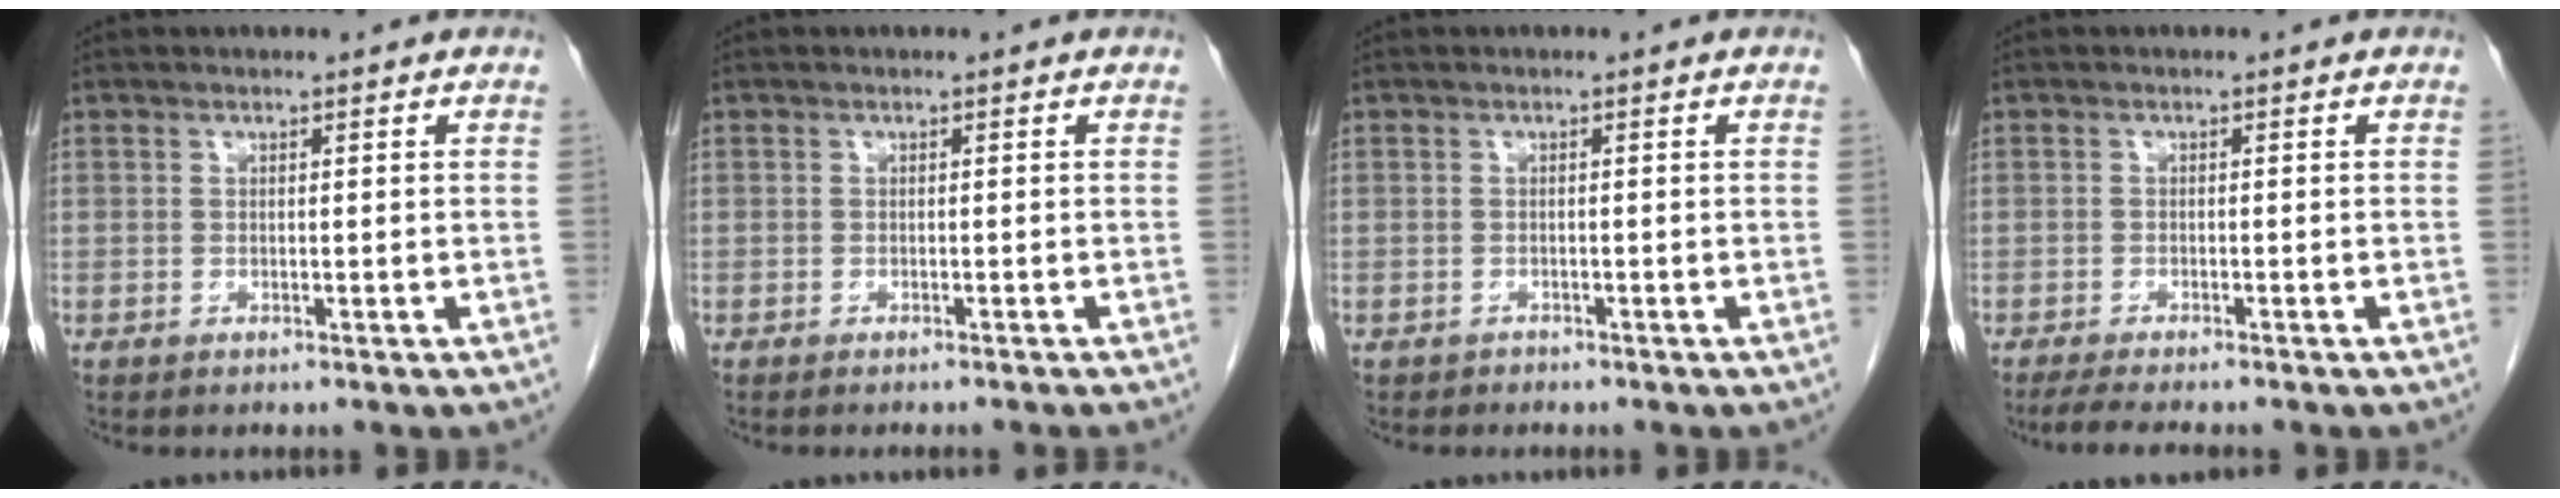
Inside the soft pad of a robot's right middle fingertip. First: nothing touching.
{"total": 2.8, "force": [-2.6, -0.3, 1.2], "torque": [-0.015, 0.001, -0.032]}
{"total": 0.6, "force": [-0.5, 0.3, -0.1], "torque": [-0.010, -0.001, -0.012]}
{"total": 4.7, "force": [-3.9, 0.3, 2.5], "torque": [-0.042, -0.012, -0.060]}